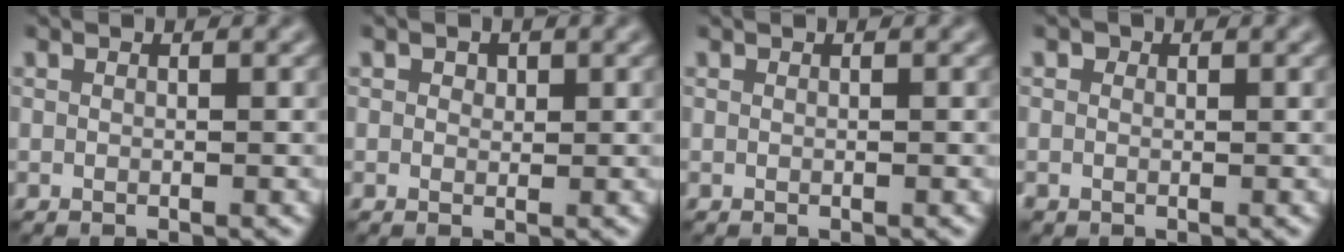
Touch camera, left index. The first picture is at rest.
{"total": 1.0, "force": [0.5, 0.7, 0.4], "torque": [-0.006, -0.002, 0.004]}
{"total": 0.0}
{"total": 1.2, "force": [0.2, 1.2, 0.2], "torque": [0.003, 0.000, -0.002]}